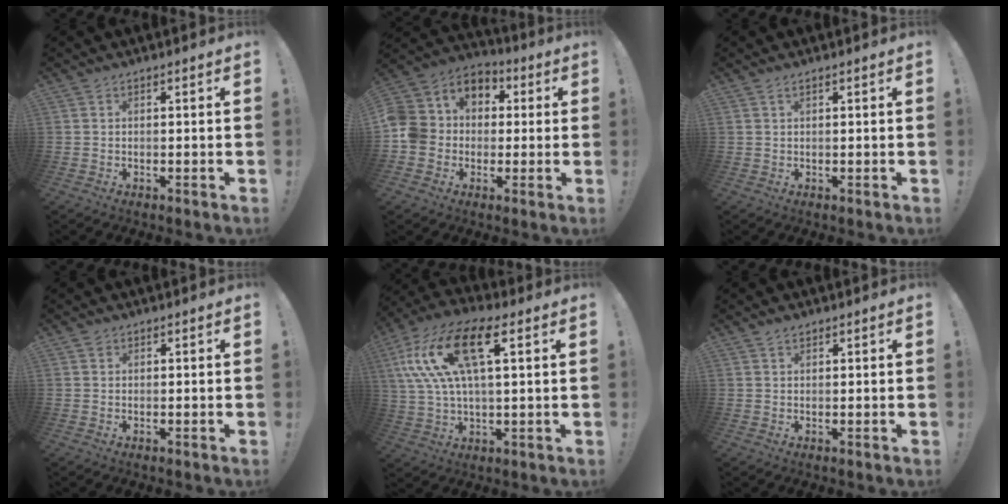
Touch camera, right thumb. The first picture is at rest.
{"total": 10.3, "force": [-1.1, 9.7, 3.3], "torque": [-0.062, 0.008, -0.015]}
{"total": 0.8, "force": [0.6, 0.4, 0.5], "torque": [-0.011, 0.001, 0.011]}
{"total": 0.7, "force": [0.5, 0.6, 0.0], "torque": [0.002, 0.000, 0.009]}
{"total": 18.8, "force": [6.4, 8.0, 15.8], "torque": [-0.320, 0.003, 0.106]}
{"total": 1.3, "force": [1.0, 0.6, 0.5], "torque": [-0.009, -0.002, 0.020]}